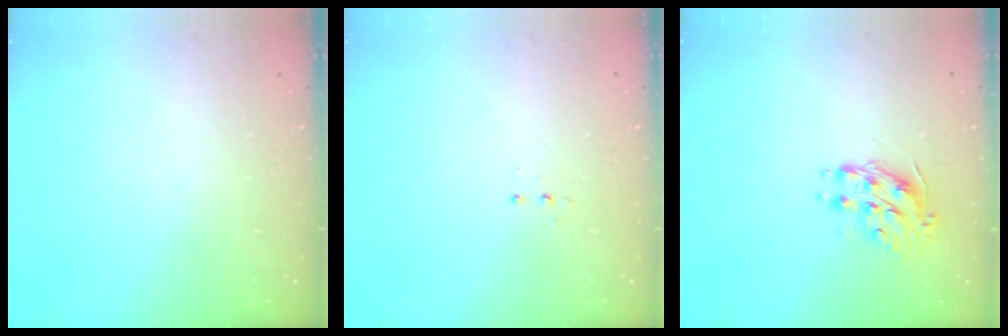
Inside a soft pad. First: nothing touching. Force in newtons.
{"total": 3.3, "press": 3.2, "slide": 0.6}
{"total": 8.9, "press": 8.9, "slide": 0.7}